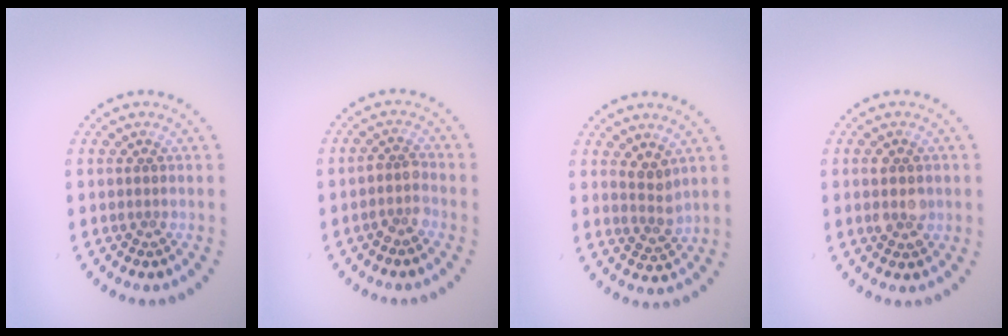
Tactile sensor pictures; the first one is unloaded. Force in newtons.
{"total": 1.6, "press": 1.4, "slide": 0.8}
{"total": 1.9, "press": 1.5, "slide": 1.0}
{"total": 2.2, "press": 2.2, "slide": 0.2}